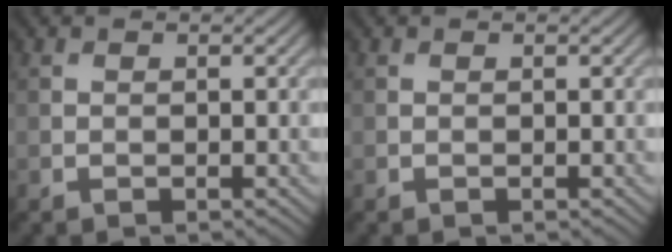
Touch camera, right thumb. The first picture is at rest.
{"total": 0.0}